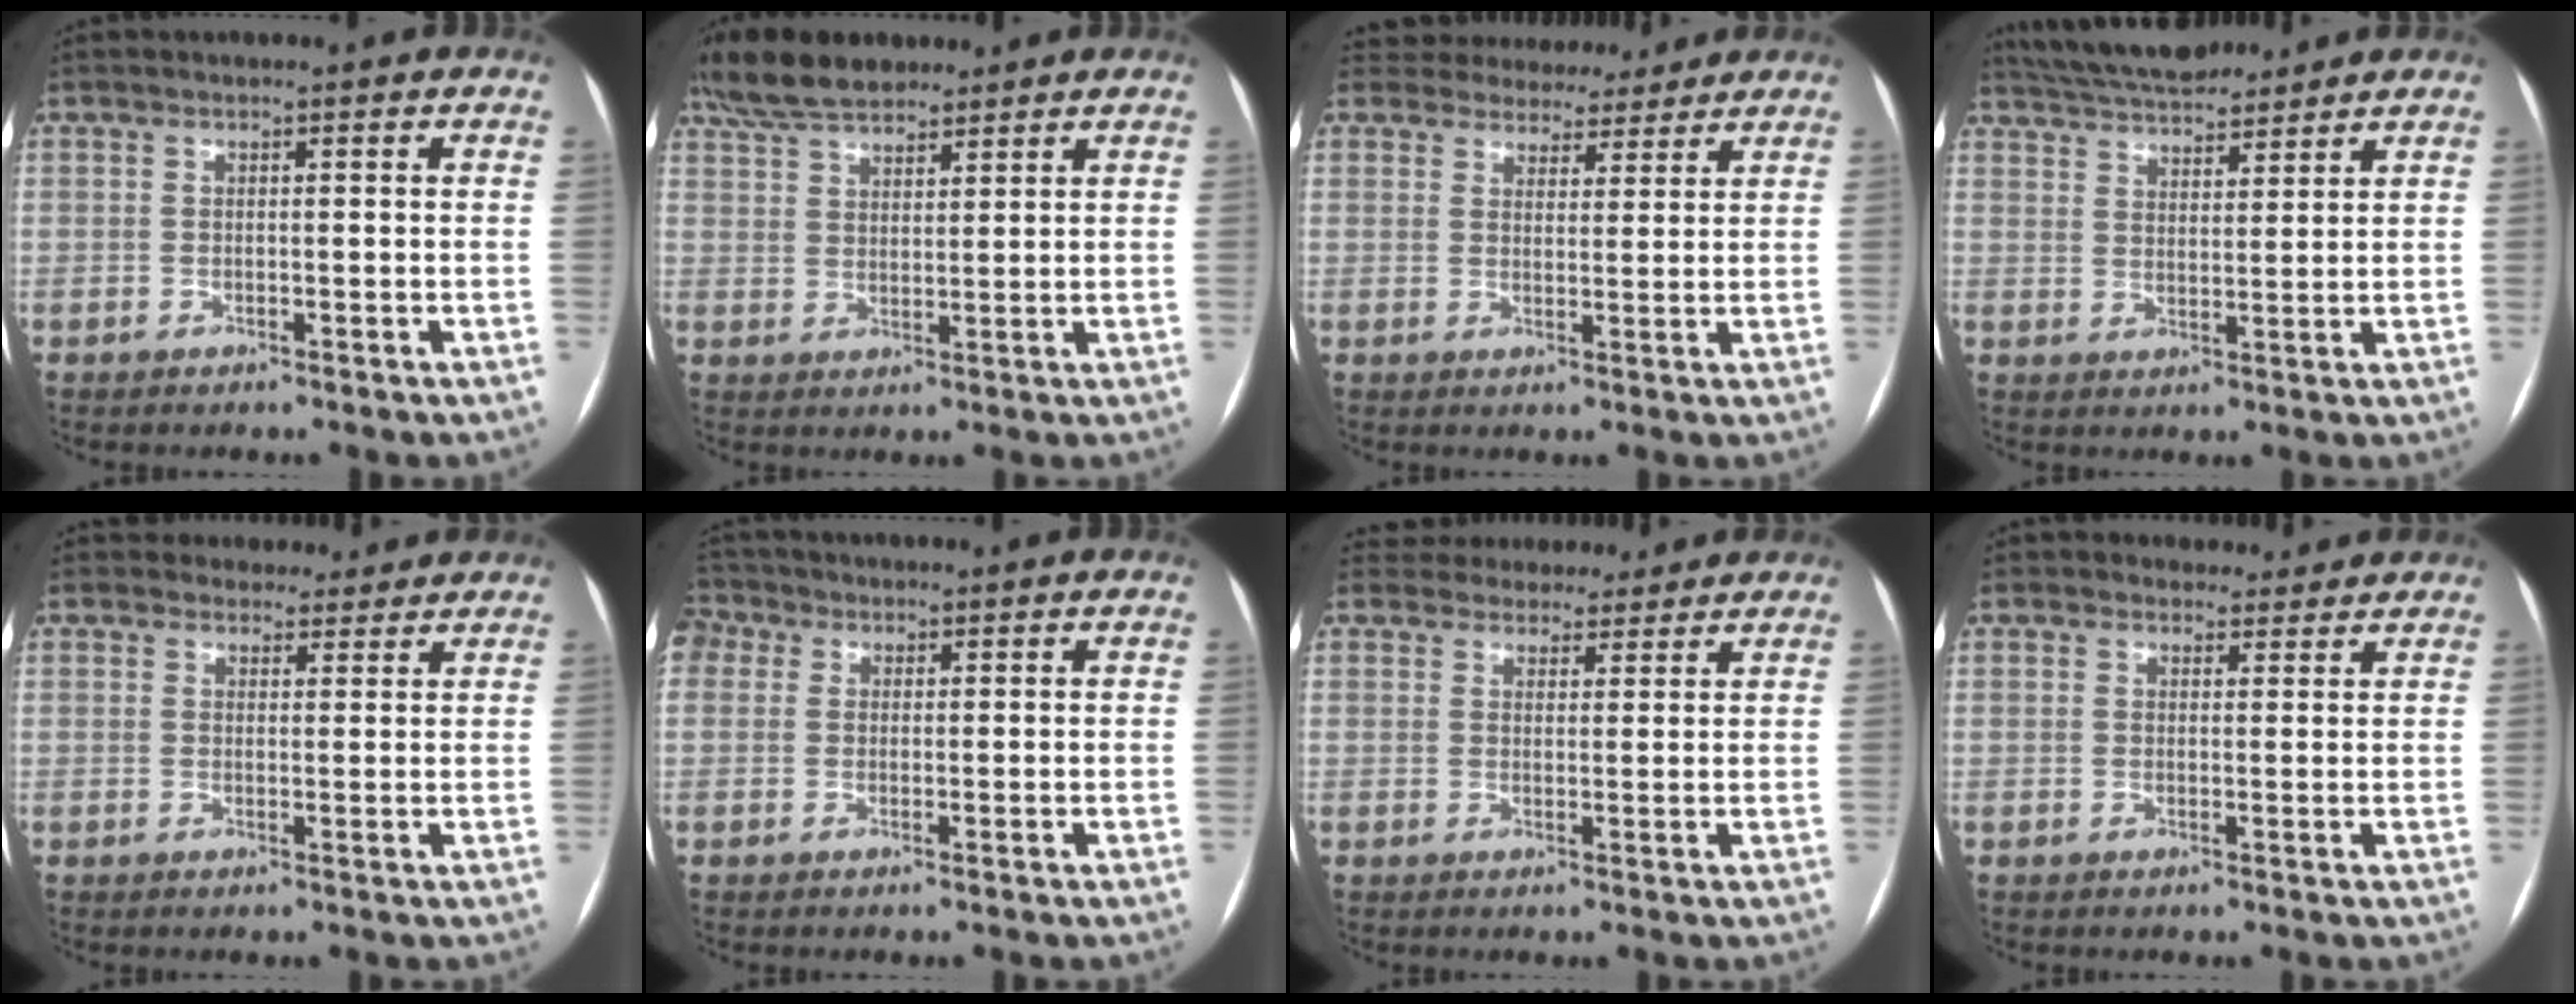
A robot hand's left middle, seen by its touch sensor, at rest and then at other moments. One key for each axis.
{"total": 9.2, "fx": 7.6, "fy": 3.1, "fz": 4.1, "tx": -0.079, "ty": 0.026, "tz": 0.138}
{"total": 9.5, "fx": 8.8, "fy": 3.4, "fz": 0.9, "tx": 0.004, "ty": 0.010, "tz": 0.114}
{"total": 11.8, "fx": 10.8, "fy": 2.3, "fz": 4.3, "tx": -0.077, "ty": 0.023, "tz": 0.177}
{"total": 4.9, "fx": 4.4, "fy": 2.1, "fz": -0.4, "tx": 0.016, "ty": 0.003, "tz": 0.046}
{"total": 4.7, "fx": 2.1, "fy": 3.8, "fz": 1.6, "tx": -0.044, "ty": 0.024, "tz": 0.042}
{"total": 8.7, "fx": 8.1, "fy": 3.2, "fz": 0.9, "tx": 0.007, "ty": 0.015, "tz": 0.102}
{"total": 3.4, "fx": 3.1, "fy": 1.5, "fz": -0.3, "tx": 0.009, "ty": 0.002, "tz": 0.032}